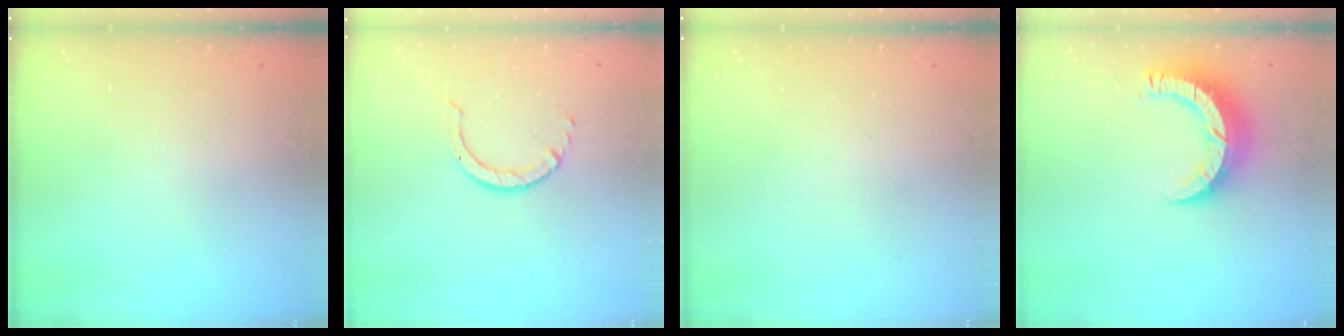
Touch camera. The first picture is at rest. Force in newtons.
{"total": 3.6, "press": 3.6, "slide": 0.6}
{"total": 0.0}
{"total": 9.9, "press": 9.8, "slide": 1.0}